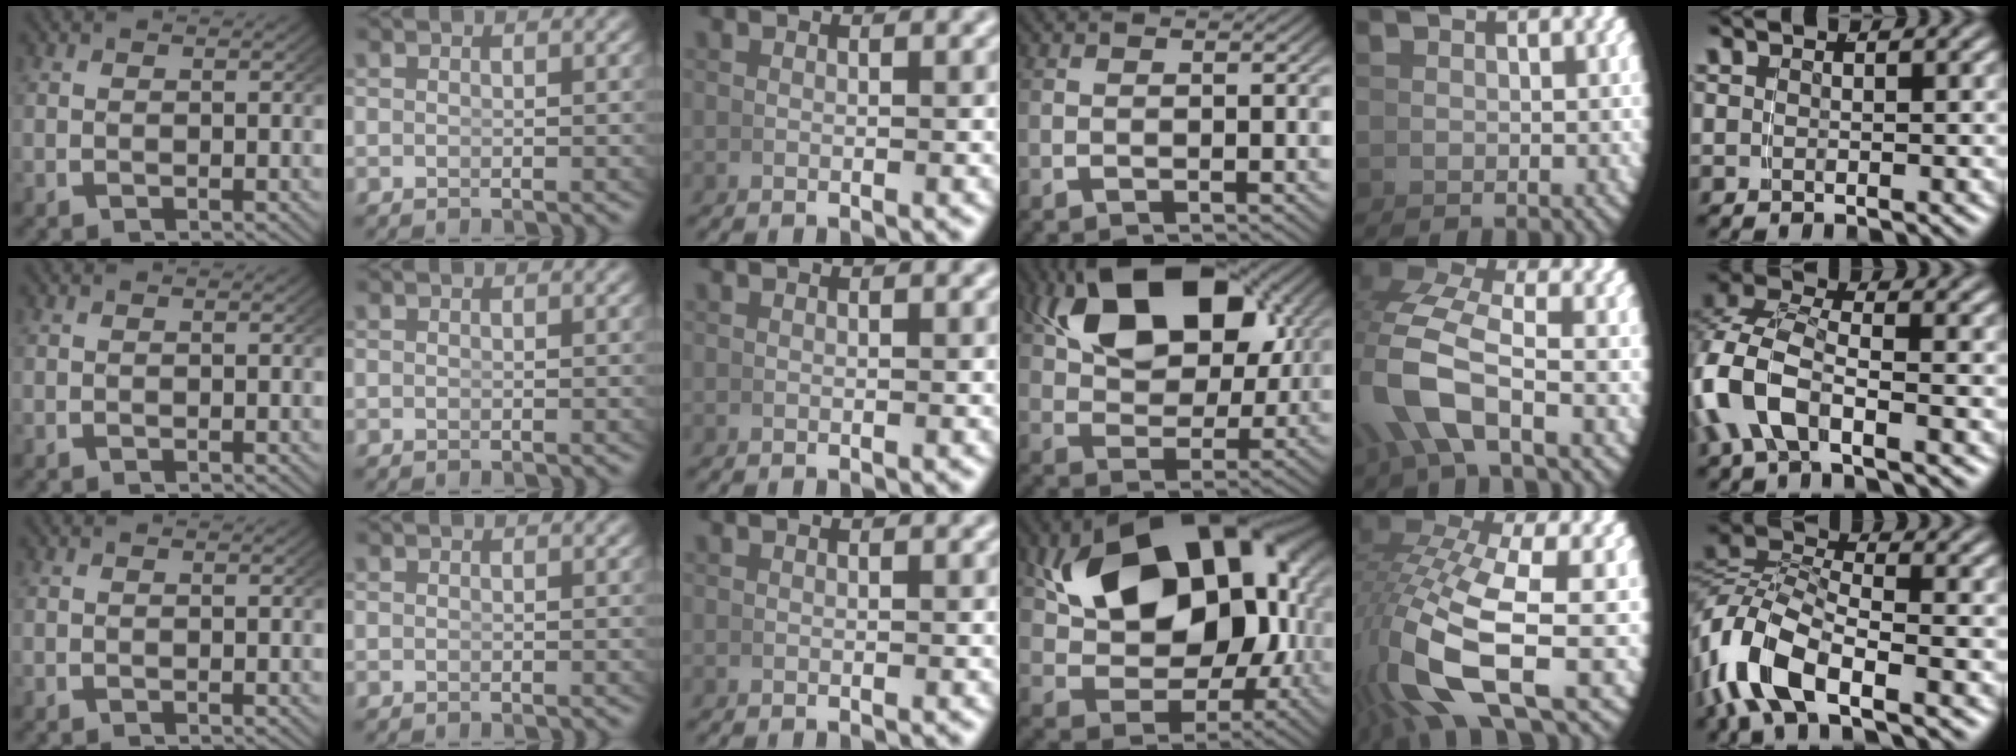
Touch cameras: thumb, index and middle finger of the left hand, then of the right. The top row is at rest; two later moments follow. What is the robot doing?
{"motion": "grasp_and_lifting", "object": "calculator"}